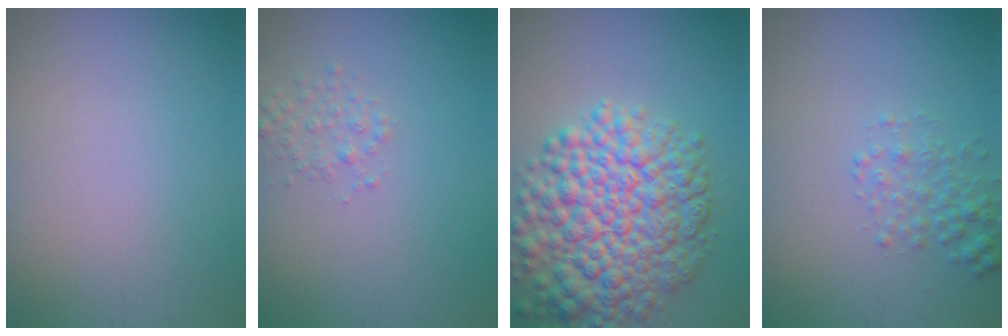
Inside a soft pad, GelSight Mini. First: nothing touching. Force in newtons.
{"total": 1.5, "press": 1.5, "slide": 0.1}
{"total": 9.8, "press": 9.8, "slide": 0.3}
{"total": 2.0, "press": 2.0, "slide": 0.1}